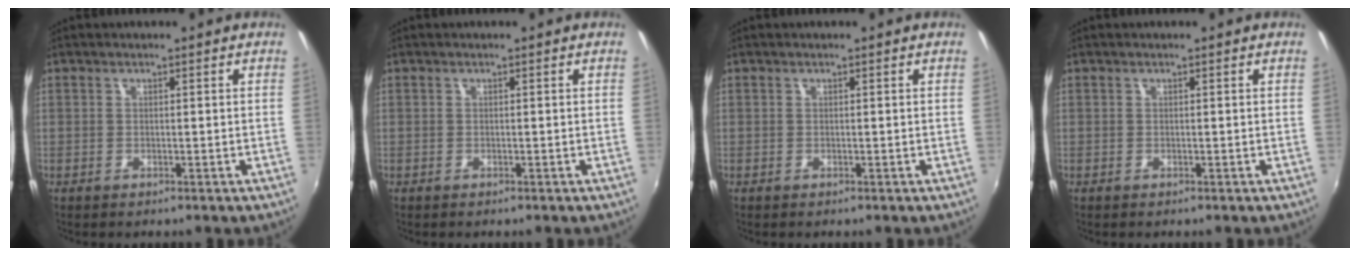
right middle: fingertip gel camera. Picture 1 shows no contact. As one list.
[{"total": 0.0}, {"total": 0.0}, {"total": 0.0}]